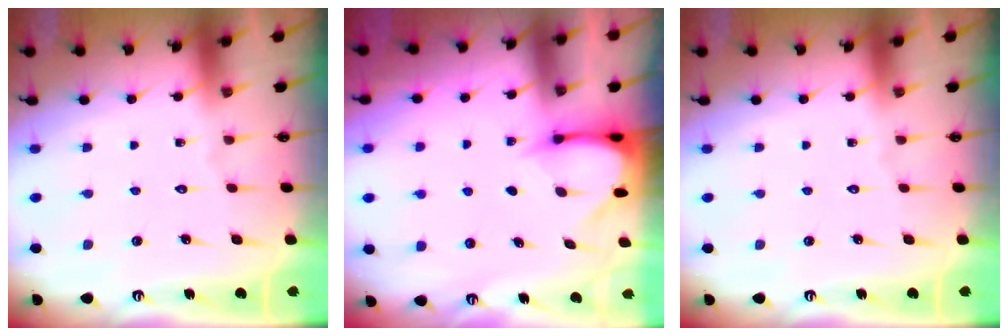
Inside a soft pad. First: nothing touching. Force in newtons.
{"total": 3.6, "press": 3.6, "slide": 0.2}
{"total": 0.0}